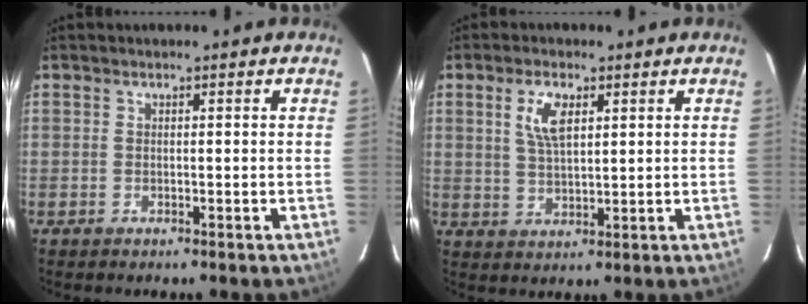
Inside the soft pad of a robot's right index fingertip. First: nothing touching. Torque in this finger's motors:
{"motor_torque": [0.26, -0.05, 0.29, 0.09]}